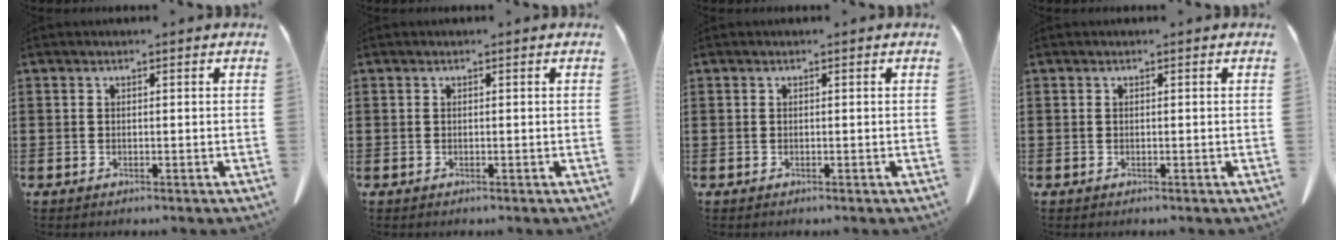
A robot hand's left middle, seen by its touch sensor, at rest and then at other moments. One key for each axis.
{"total": 0.0}
{"total": 0.0}
{"total": 0.0}